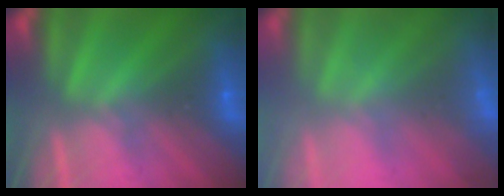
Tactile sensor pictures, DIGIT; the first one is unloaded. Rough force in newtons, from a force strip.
{"total": 1.0}